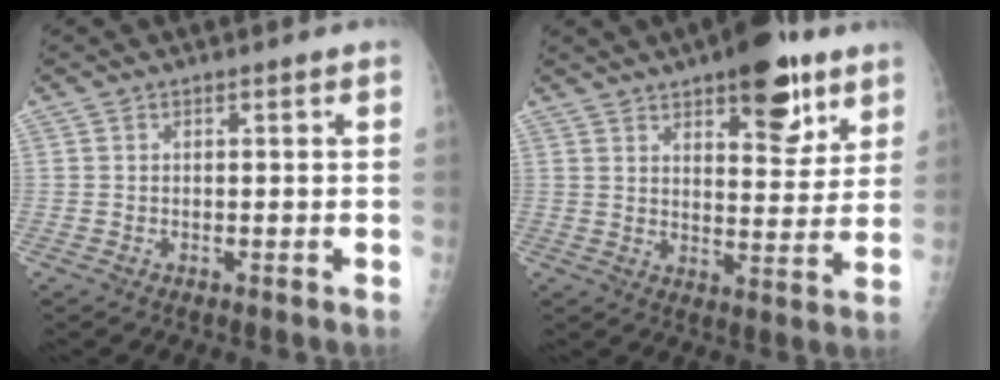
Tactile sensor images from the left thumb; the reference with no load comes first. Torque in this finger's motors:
{"motor_torque": [1.99, 0.81, 0.84, -0.83, 0.10]}